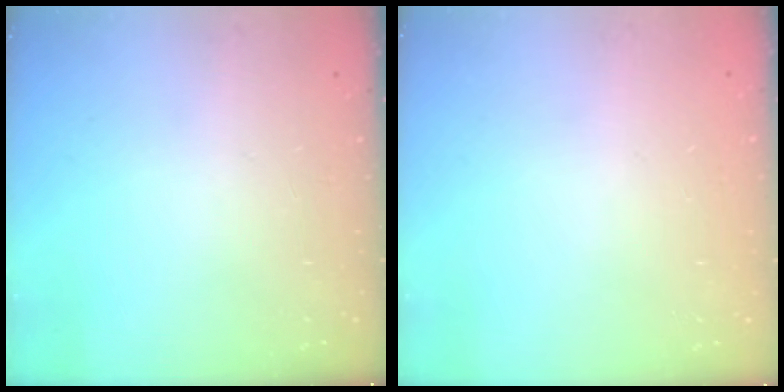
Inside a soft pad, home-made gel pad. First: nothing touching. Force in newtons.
{"total": 0.0}